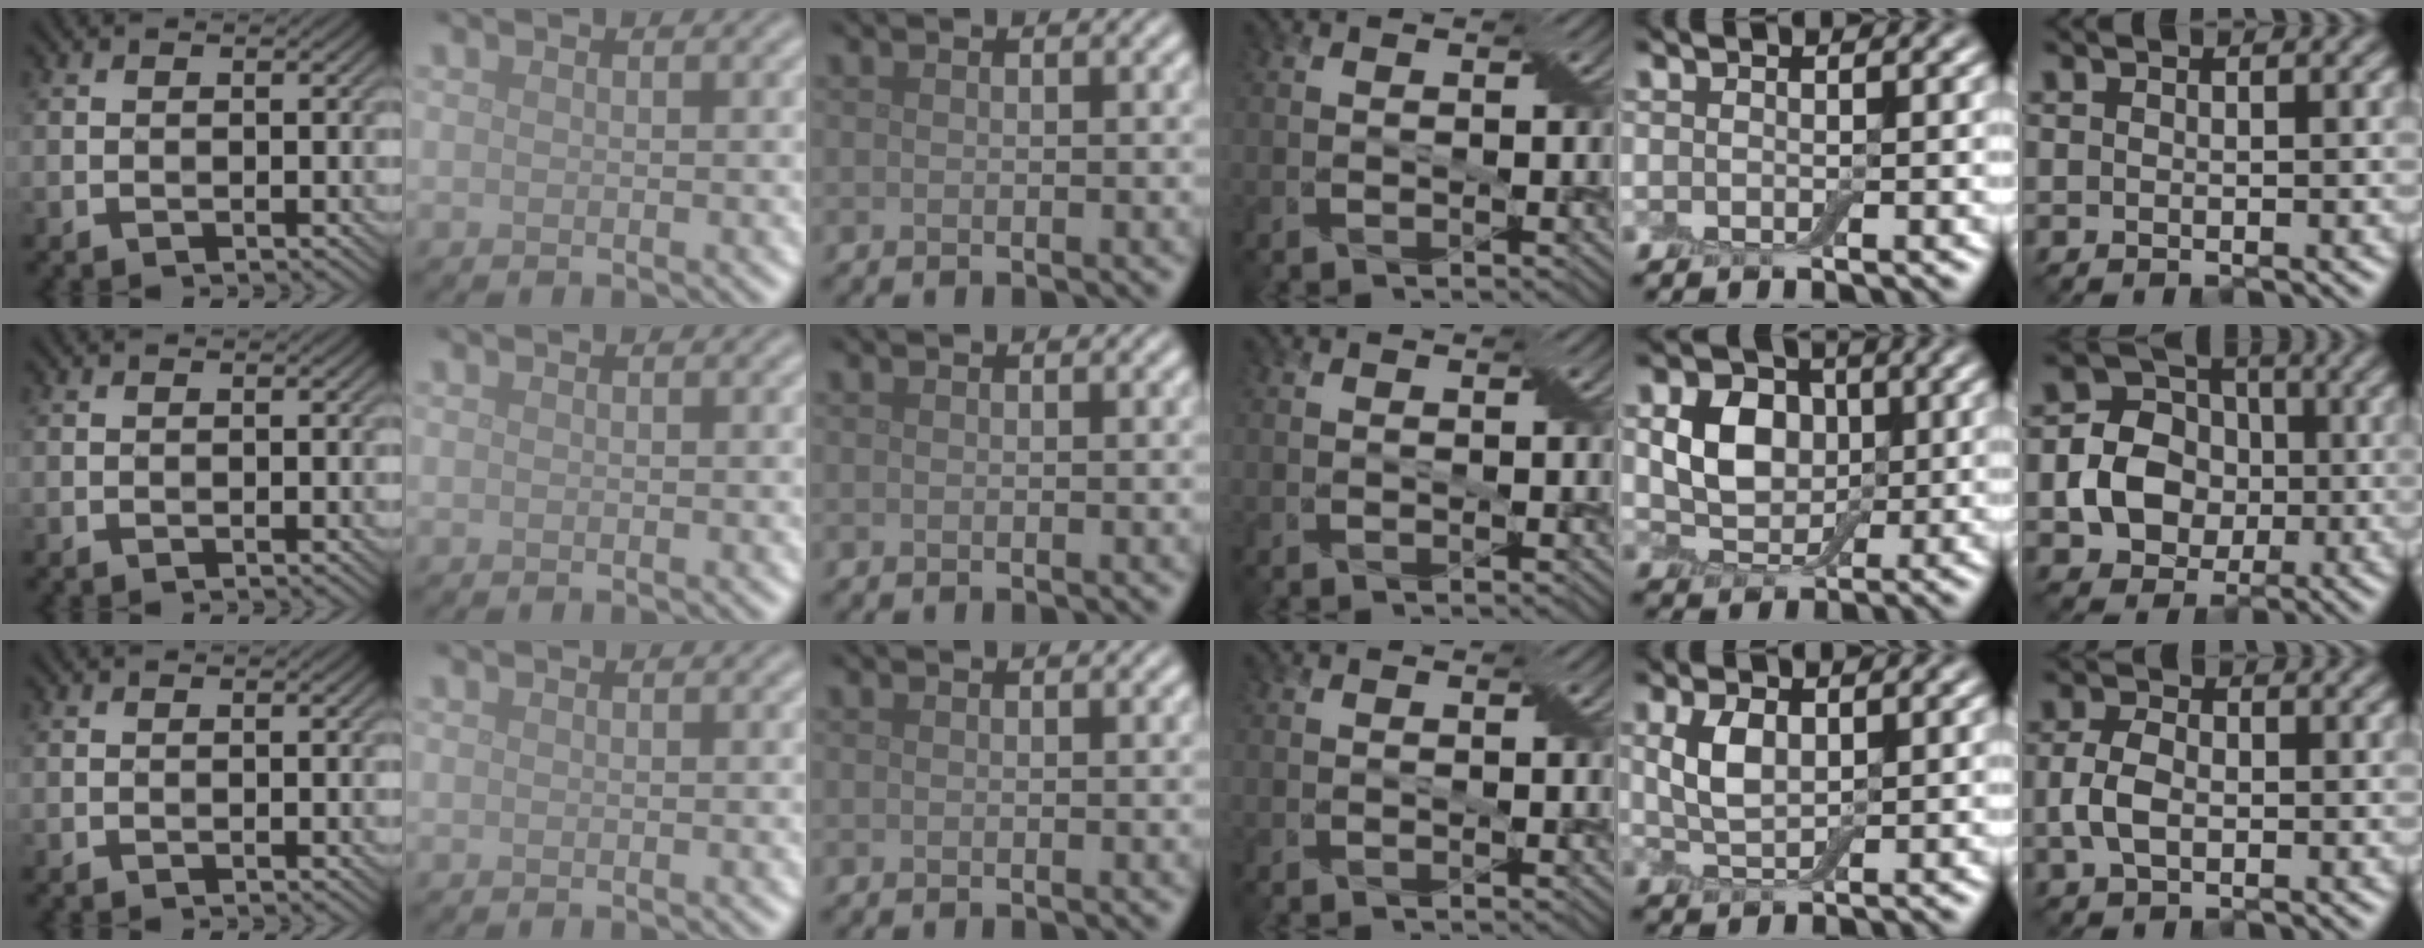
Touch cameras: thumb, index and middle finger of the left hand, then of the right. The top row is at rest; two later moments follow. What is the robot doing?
{"motion": "press", "object": "electronic device side button"}